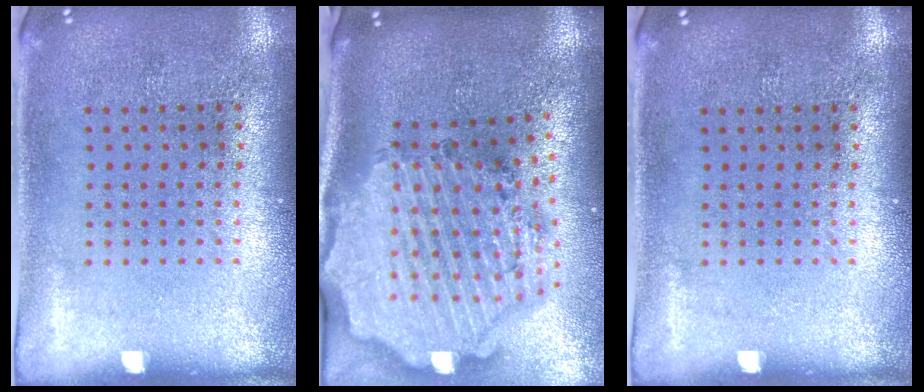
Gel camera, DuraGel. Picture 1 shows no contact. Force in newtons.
{"total": 3.7, "press": 3.1, "slide": 2.0}
{"total": 0.0}